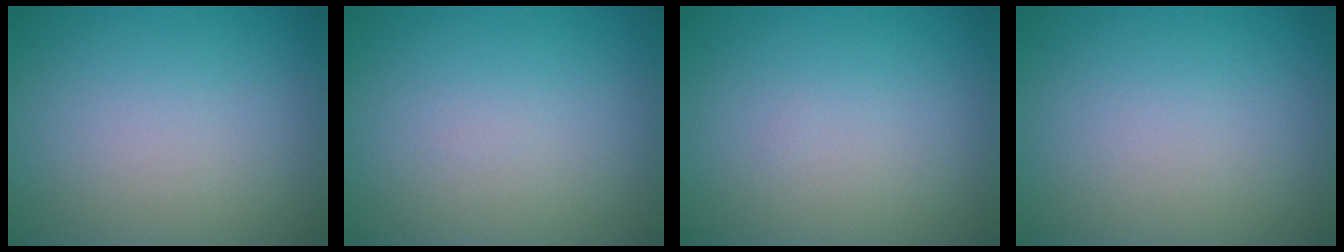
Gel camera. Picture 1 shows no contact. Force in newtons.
{"total": 0.0}
{"total": 0.0}
{"total": 0.0}